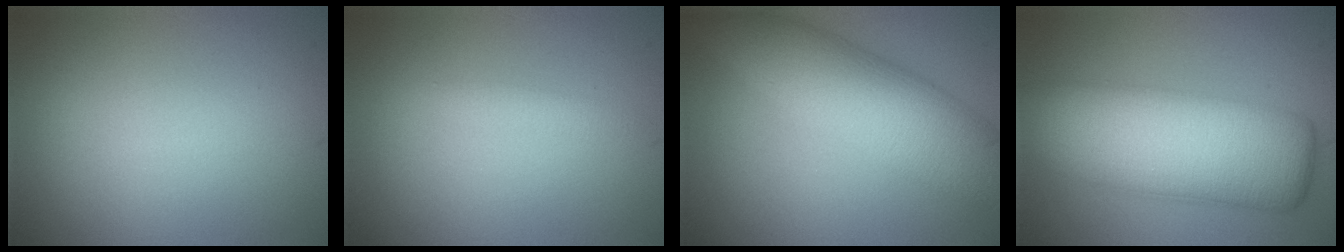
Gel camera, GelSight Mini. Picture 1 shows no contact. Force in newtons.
{"total": 0.9, "press": 0.9, "slide": 0.1}
{"total": 7.7, "press": 7.7, "slide": 0.1}
{"total": 11.5, "press": 11.5, "slide": 0.5}